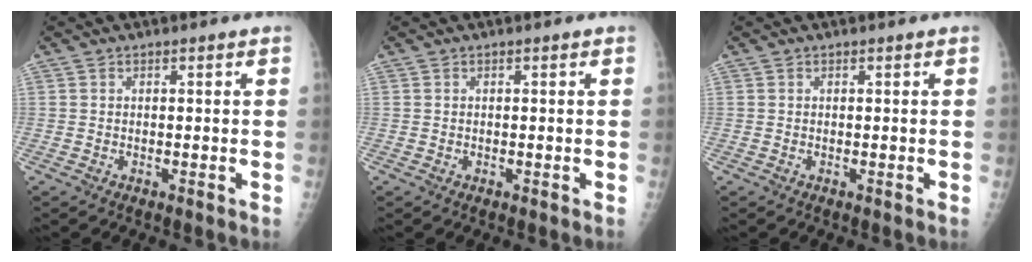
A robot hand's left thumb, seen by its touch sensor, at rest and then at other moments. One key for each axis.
{"total": 0.0}
{"total": 0.0}